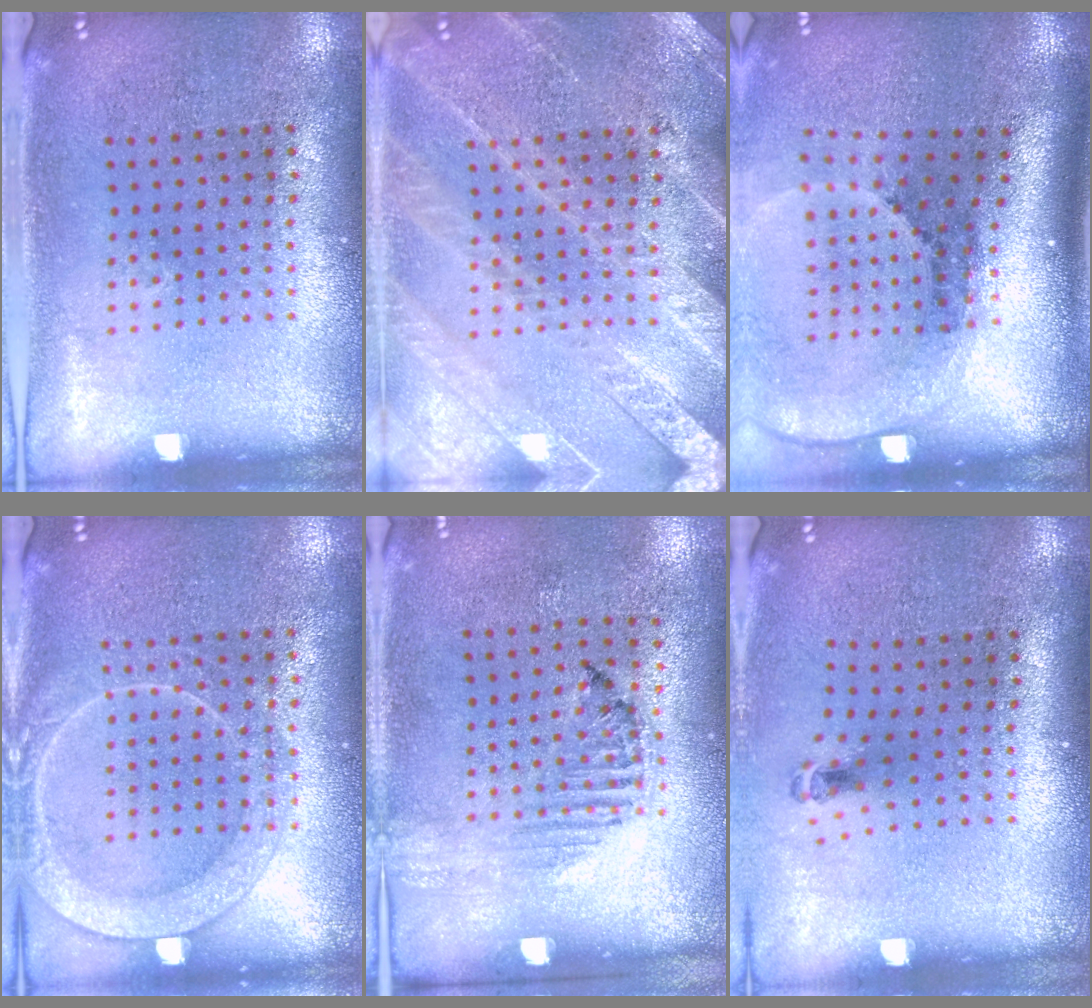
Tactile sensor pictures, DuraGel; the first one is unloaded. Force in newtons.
{"total": 4.4, "press": 4.3, "slide": 0.7}
{"total": 2.6, "press": 1.8, "slide": 1.9}
{"total": 2.7, "press": 2.6, "slide": 0.3}
{"total": 1.2, "press": 1.1, "slide": 0.4}
{"total": 0.6, "press": 0.4, "slide": 0.5}